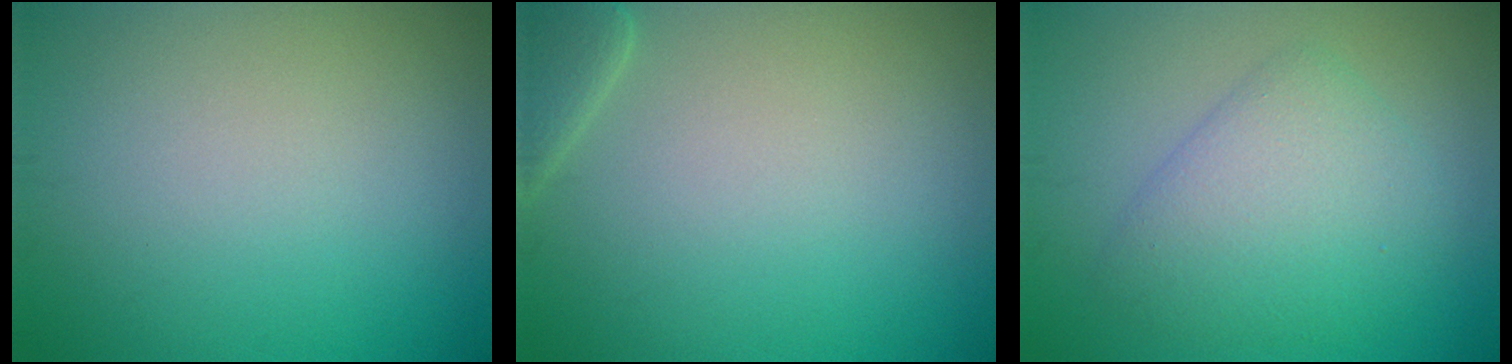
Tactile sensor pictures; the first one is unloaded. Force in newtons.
{"total": 2.4, "press": 2.3, "slide": 0.4}
{"total": 4.9, "press": 4.9, "slide": 0.3}